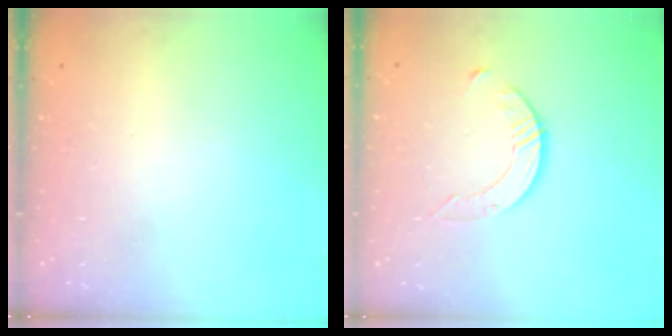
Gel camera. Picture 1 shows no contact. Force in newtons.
{"total": 3.7, "press": 3.7, "slide": 0.4}